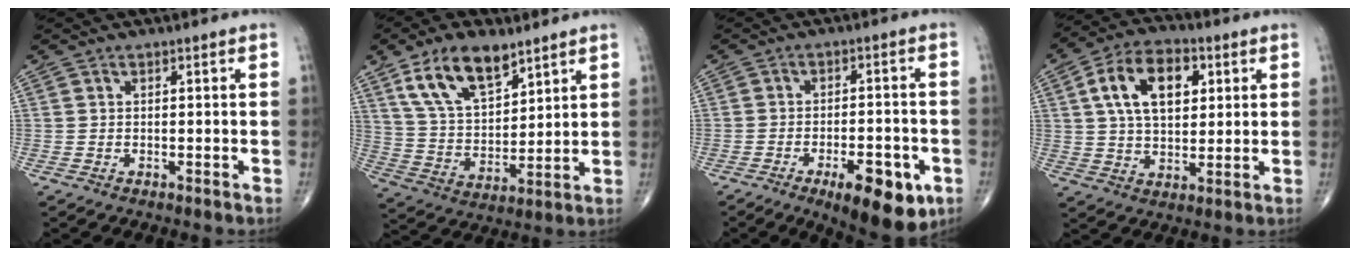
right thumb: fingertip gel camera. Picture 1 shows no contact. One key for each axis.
{"total": 14.7, "fx": 8.8, "fy": 7.2, "fz": 9.2, "tx": -0.141, "ty": -0.035, "tz": 0.172}
{"total": 12.9, "fx": -6.0, "fy": 5.0, "fz": 10.3, "tx": -0.128, "ty": 0.013, "tz": -0.077}
{"total": 14.1, "fx": 4.3, "fy": 8.5, "fz": 10.4, "tx": -0.157, "ty": 0.001, "tz": 0.071}